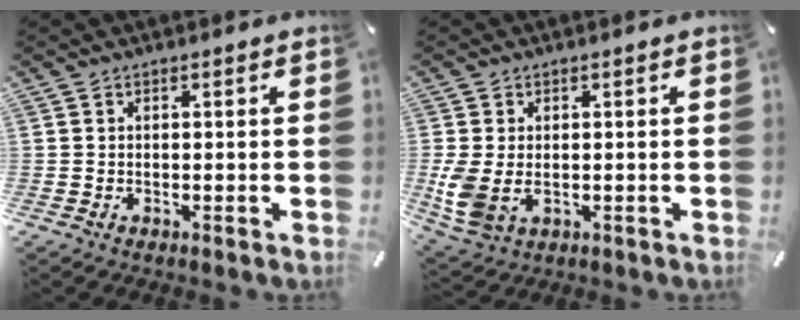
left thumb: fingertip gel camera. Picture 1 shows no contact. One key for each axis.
{"total": 6.3, "fx": -0.5, "fy": 4.6, "fz": 4.3, "tx": -0.108, "ty": -0.008, "tz": -0.010}